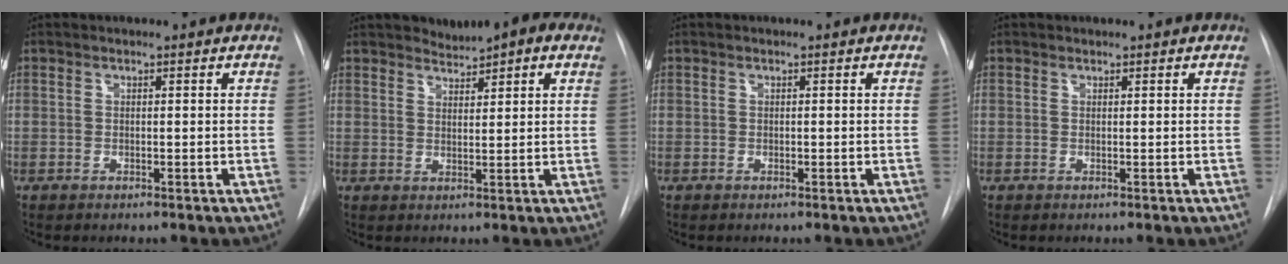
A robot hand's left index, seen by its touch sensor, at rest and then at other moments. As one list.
[{"total": 6.5, "force": [5.1, 1.8, 3.5], "torque": [-0.050, 0.015, 0.062]}, {"total": 0.0}, {"total": 0.0}]